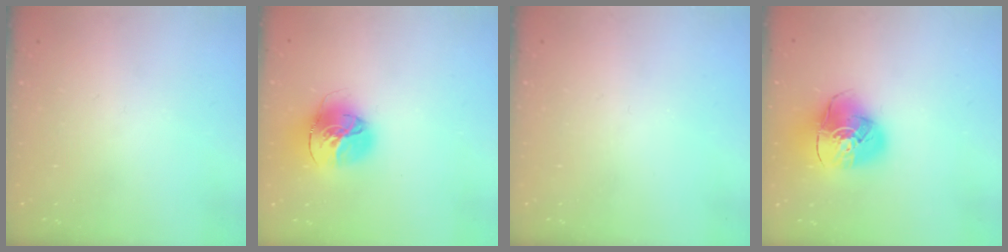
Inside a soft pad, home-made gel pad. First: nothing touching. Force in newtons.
{"total": 16.4, "press": 16.4, "slide": 1.6}
{"total": 0.0}
{"total": 12.2, "press": 12.1, "slide": 1.6}